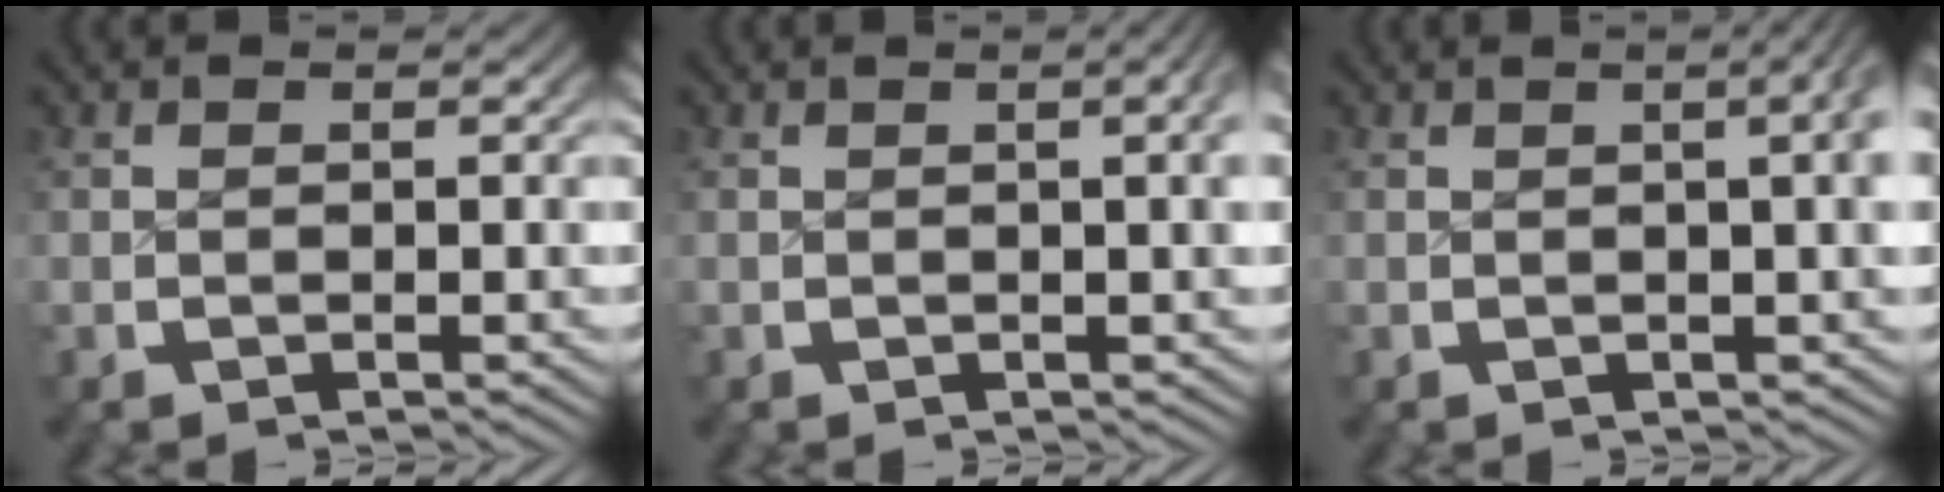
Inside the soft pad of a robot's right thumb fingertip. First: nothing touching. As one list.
[{"total": 2.9, "force": [0.4, 0.9, 2.7], "torque": [-0.027, 0.010, 0.003]}, {"total": 7.0, "force": [2.2, 3.2, 5.8], "torque": [-0.046, 0.034, 0.015]}]